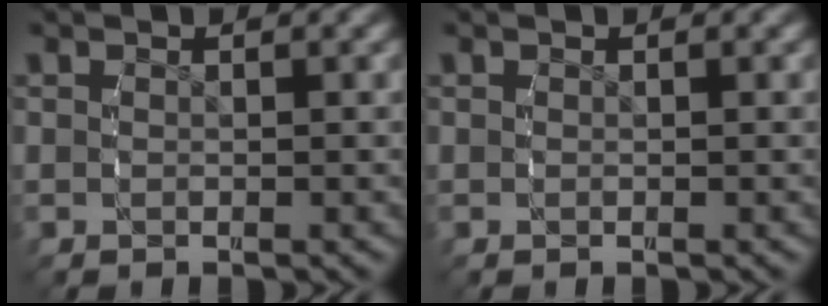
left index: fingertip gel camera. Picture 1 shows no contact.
{"total": 0.0}